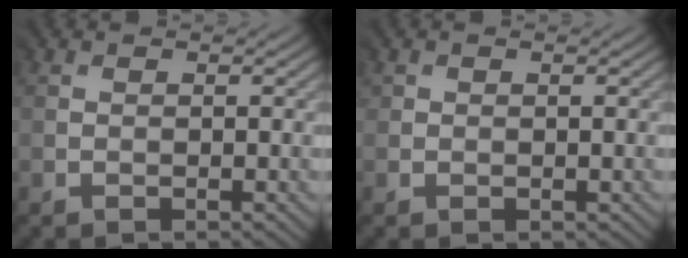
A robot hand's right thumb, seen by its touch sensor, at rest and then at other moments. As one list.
[{"total": 1.2, "force": [0.8, 0.9, 0.2], "torque": [0.000, 0.001, 0.009]}]